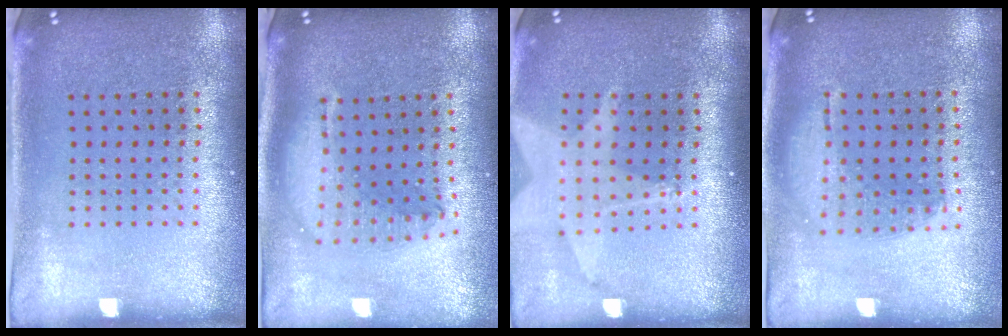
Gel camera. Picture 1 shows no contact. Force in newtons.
{"total": 2.0, "press": 1.6, "slide": 1.2}
{"total": 2.0, "press": 1.5, "slide": 1.2}
{"total": 1.3, "press": 1.1, "slide": 0.5}